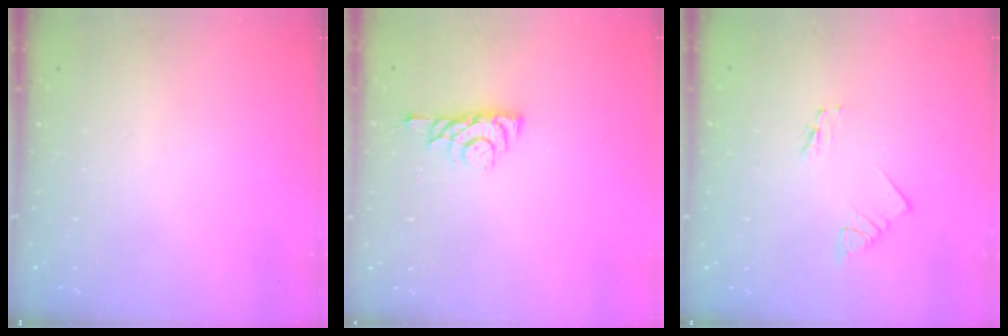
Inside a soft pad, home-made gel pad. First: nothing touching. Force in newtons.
{"total": 4.2, "press": 4.2, "slide": 0.7}
{"total": 2.5, "press": 2.5, "slide": 0.2}